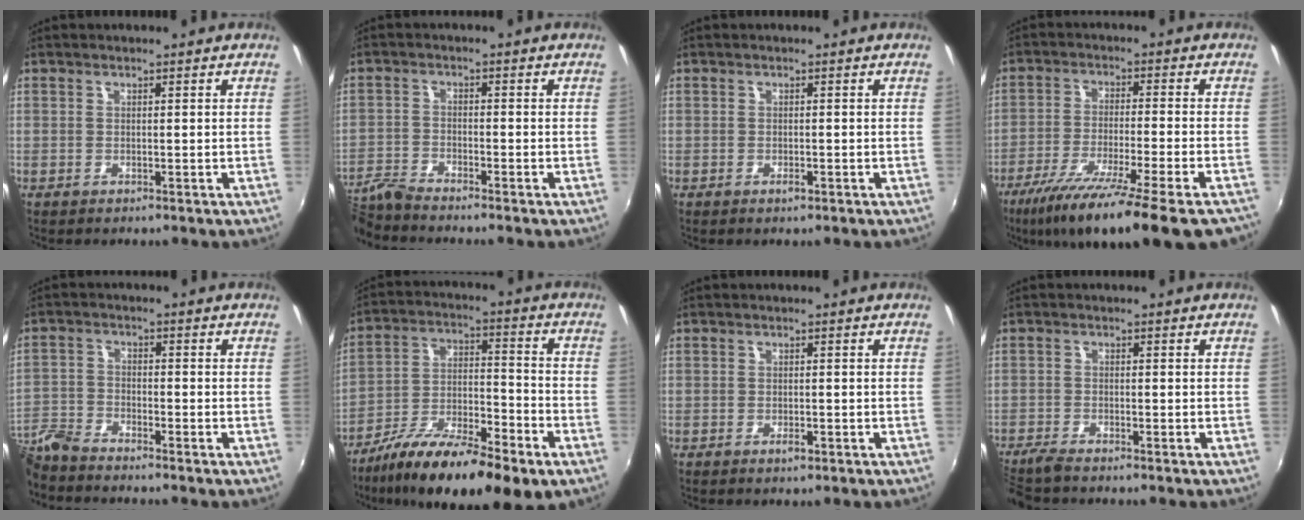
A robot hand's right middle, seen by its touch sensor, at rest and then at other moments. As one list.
[{"total": 5.1, "force": [-5.0, -0.2, 1.0], "torque": [-0.031, -0.011, -0.107]}, {"total": 0.8, "force": [-0.5, 0.2, 0.6], "torque": [-0.011, 0.000, -0.007]}, {"total": 20.4, "force": [-15.3, 1.7, 13.3], "torque": [-0.236, -0.068, -0.241]}, {"total": 7.1, "force": [-6.6, 1.2, 2.1], "torque": [-0.056, -0.006, -0.142]}, {"total": 20.4, "force": [-13.3, 4.9, 14.7], "torque": [-0.257, -0.026, -0.224]}, {"total": 1.3, "force": [-0.8, 0.4, 1.0], "torque": [-0.017, -0.001, -0.012]}, {"total": 4.7, "force": [-4.2, 0.4, 2.0], "torque": [-0.058, -0.021, -0.082]}]